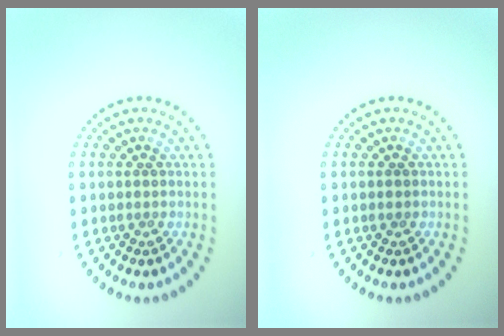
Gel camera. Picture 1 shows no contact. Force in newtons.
{"total": 0.7, "press": 0.7, "slide": 0.0}